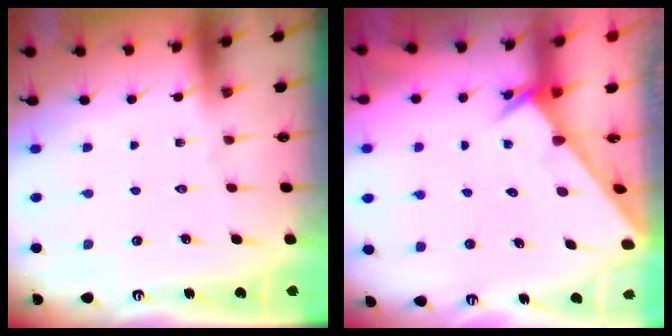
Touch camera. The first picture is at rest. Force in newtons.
{"total": 2.0, "press": 2.0, "slide": 0.1}